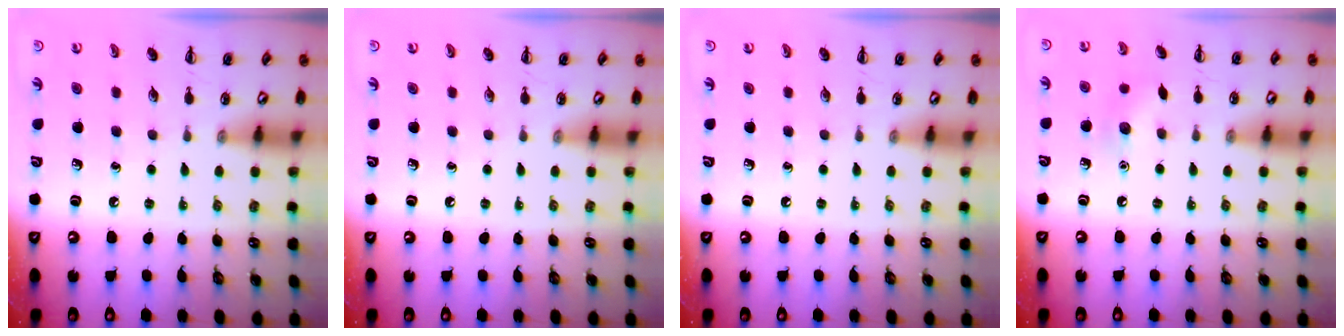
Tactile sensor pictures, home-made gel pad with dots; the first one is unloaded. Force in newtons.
{"total": 0.0}
{"total": 0.0}
{"total": 7.1, "press": 6.9, "slide": 1.5}